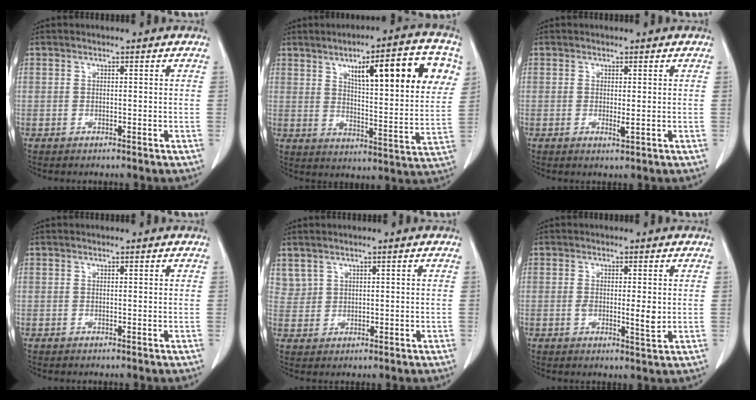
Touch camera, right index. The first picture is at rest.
{"total": 18.7, "force": [7.8, 3.2, 16.7], "torque": [-0.223, 0.010, 0.112]}
{"total": 1.2, "force": [-0.1, 0.2, 1.2], "torque": [-0.022, -0.006, 0.001]}
{"total": 0.0}
{"total": 2.5, "force": [1.7, 1.8, 0.2], "torque": [0.005, 0.005, 0.039]}
{"total": 3.9, "force": [-0.1, 0.9, 3.8], "torque": [-0.063, -0.007, -0.002]}